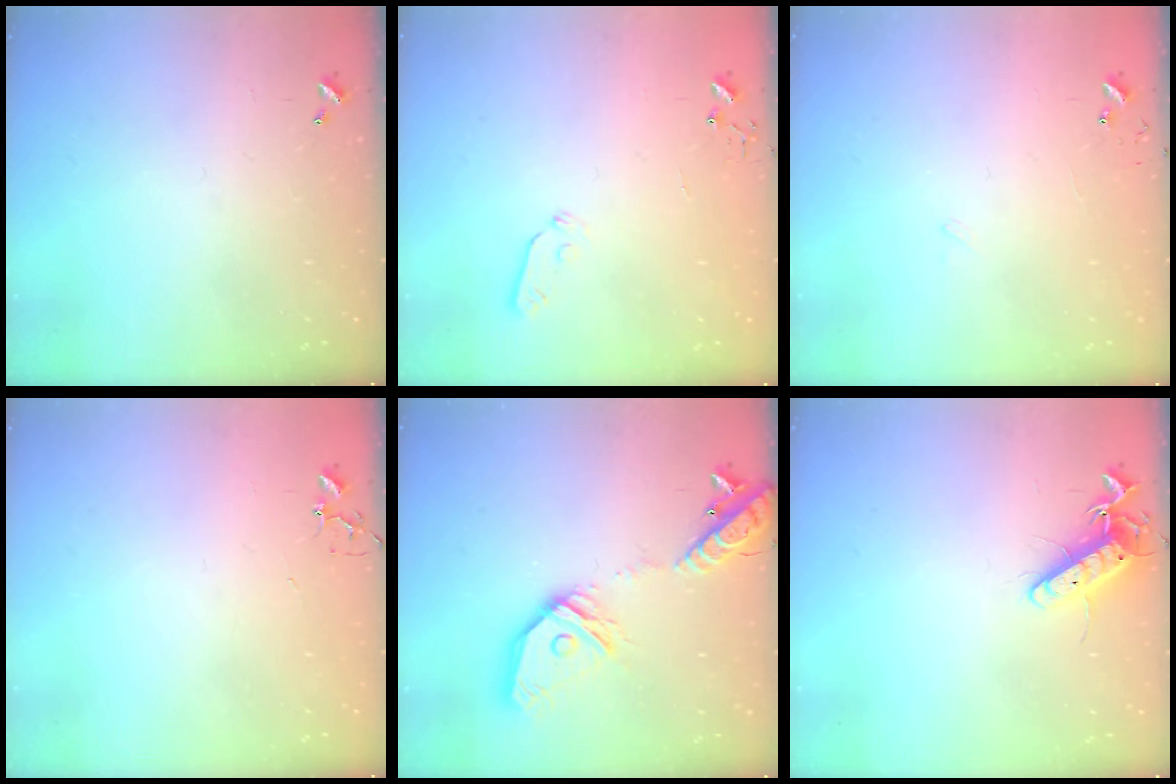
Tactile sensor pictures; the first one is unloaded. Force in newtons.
{"total": 4.0, "press": 3.8, "slide": 0.9}
{"total": 6.6, "press": 6.6, "slide": 0.5}
{"total": 4.2, "press": 4.2, "slide": 0.6}
{"total": 21.0, "press": 20.7, "slide": 3.7}
{"total": 12.2, "press": 12.2, "slide": 0.9}